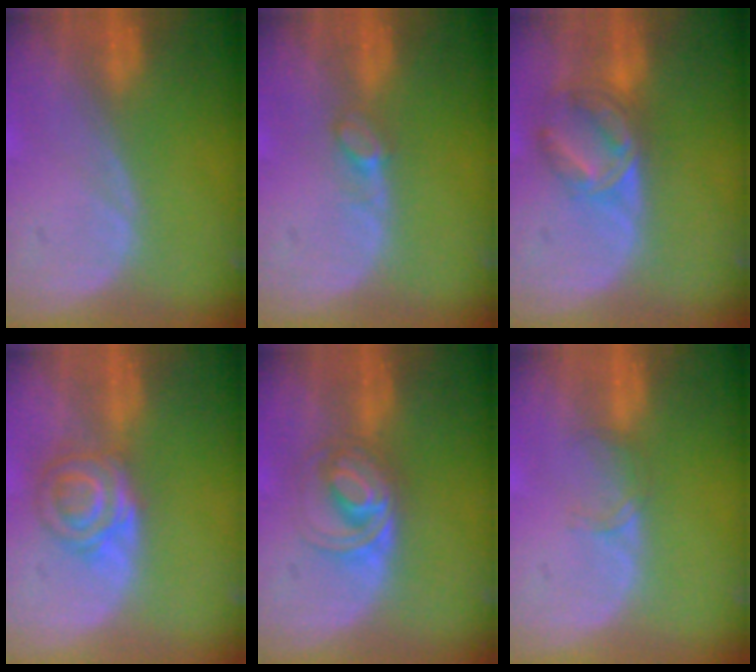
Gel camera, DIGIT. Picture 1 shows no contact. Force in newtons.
{"total": 2.0, "press": 1.9, "slide": 0.2}
{"total": 7.1, "press": 5.9, "slide": 4.0}
{"total": 6.0, "press": 5.5, "slide": 2.3}
{"total": 5.8, "press": 5.4, "slide": 2.0}
{"total": 1.5, "press": 1.5, "slide": 0.2}